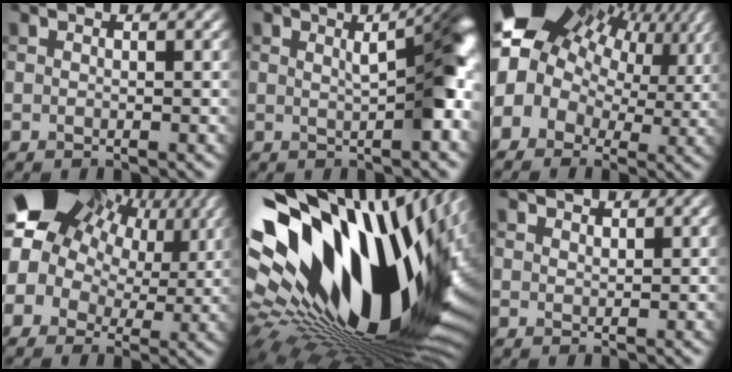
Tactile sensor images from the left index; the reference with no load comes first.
{"total": 5.2, "force": [0.6, 1.2, 5.1], "torque": [-0.064, 0.013, 0.008]}
{"total": 18.3, "force": [6.8, 12.4, 11.6], "torque": [-0.234, 0.039, 0.103]}
{"total": 18.0, "force": [8.2, 12.5, 10.0], "torque": [-0.213, 0.047, 0.125]}
{"total": 21.7, "force": [4.3, 11.7, 17.8], "torque": [-0.309, -0.027, 0.081]}
{"total": 1.0, "force": [1.0, 0.3, 0.0], "torque": [-0.002, -0.001, 0.019]}